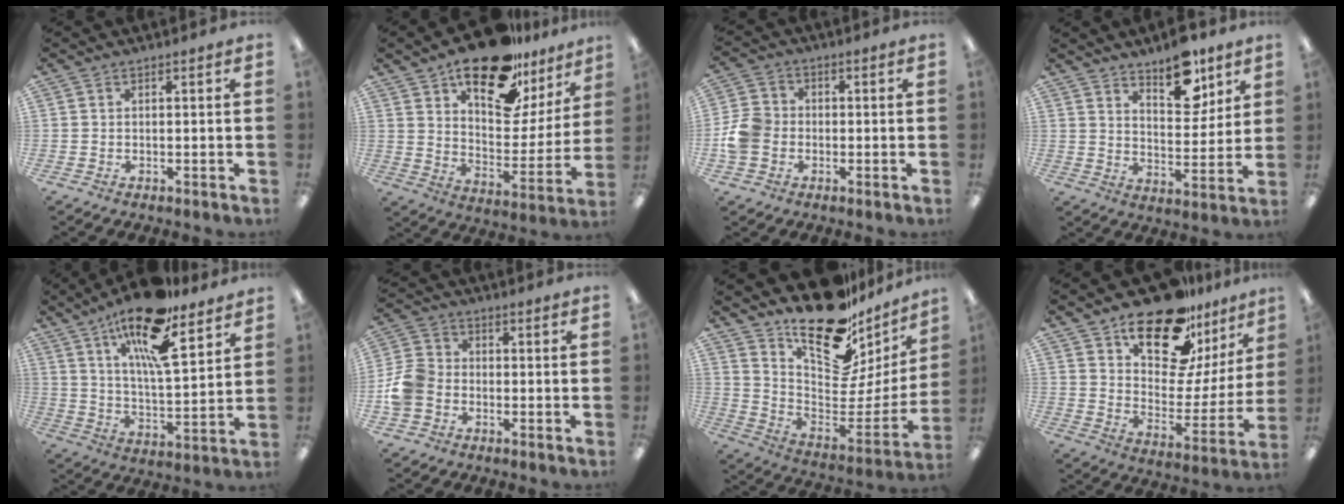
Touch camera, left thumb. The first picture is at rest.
{"total": 20.8, "force": [15.2, 9.0, 10.9], "torque": [-0.168, -0.096, 0.262]}
{"total": 7.7, "force": [-1.5, 6.5, 3.8], "torque": [-0.078, 0.018, -0.025]}
{"total": 12.0, "force": [8.8, 5.4, 6.1], "torque": [-0.065, -0.054, 0.150]}
{"total": 18.8, "force": [12.6, 5.6, 12.8], "torque": [-0.216, -0.065, 0.206]}
{"total": 8.2, "force": [-2.9, 6.6, 4.0], "torque": [-0.089, 0.030, -0.051]}
{"total": 23.3, "force": [18.1, 9.3, 11.2], "torque": [-0.153, -0.144, 0.312]}
{"total": 20.8, "force": [15.4, 9.3, 10.5], "torque": [-0.168, -0.107, 0.268]}